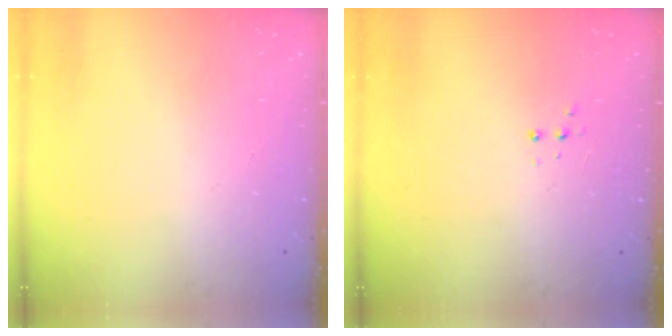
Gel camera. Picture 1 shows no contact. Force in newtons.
{"total": 3.0, "press": 2.9, "slide": 0.7}